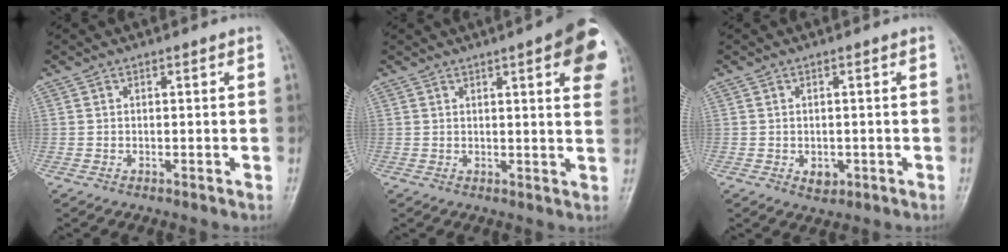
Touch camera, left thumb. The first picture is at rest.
{"total": 12.1, "force": [5.0, 2.9, 10.6], "torque": [-0.106, -0.011, 0.052]}
{"total": 2.2, "force": [-0.7, 1.7, 1.2], "torque": [-0.008, 0.000, -0.002]}